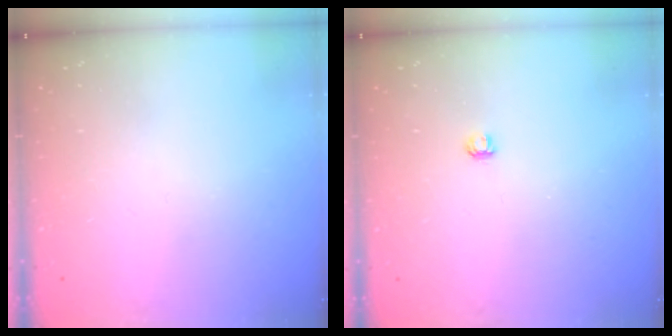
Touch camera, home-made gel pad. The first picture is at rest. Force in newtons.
{"total": 2.8, "press": 2.8, "slide": 0.3}